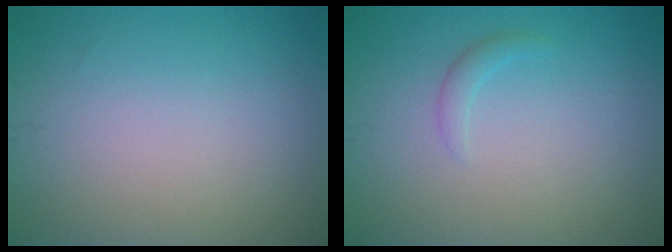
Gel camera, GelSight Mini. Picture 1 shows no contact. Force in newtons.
{"total": 1.0, "press": 1.0, "slide": 0.1}